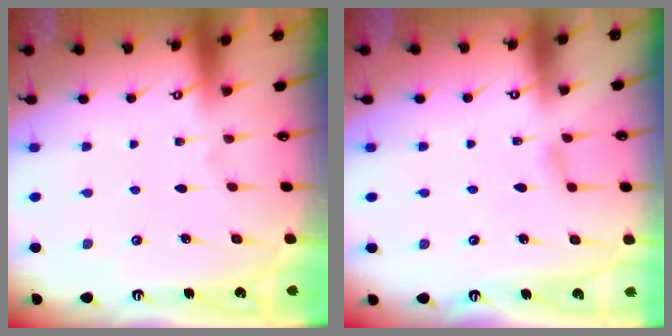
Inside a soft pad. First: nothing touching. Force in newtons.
{"total": 4.3, "press": 4.3, "slide": 0.3}